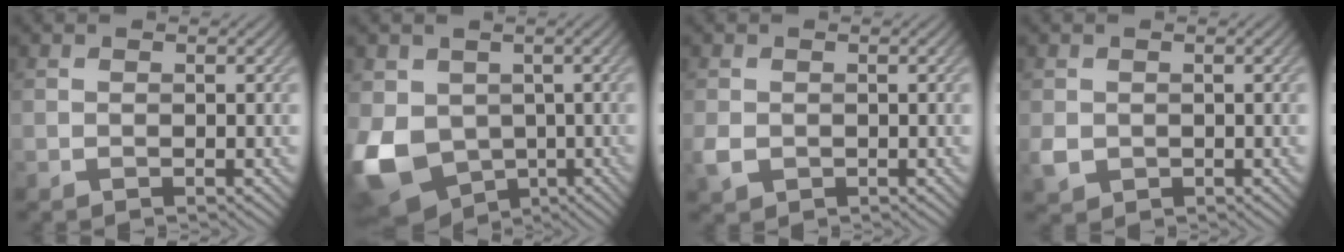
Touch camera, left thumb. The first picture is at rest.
{"total": 11.2, "force": [-2.0, 9.0, 6.4], "torque": [-0.182, -0.041, -0.026]}
{"total": 2.1, "force": [-0.4, 1.7, 1.1], "torque": [-0.029, -0.008, -0.009]}
{"total": 2.1, "force": [-0.1, 1.9, 0.9], "torque": [-0.026, -0.007, 0.000]}